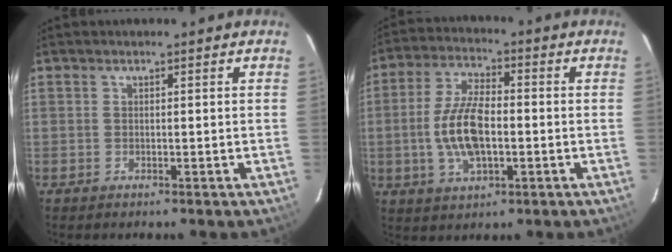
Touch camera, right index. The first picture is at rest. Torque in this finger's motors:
{"motor_torque": [0.40, 0.10, 0.21, 0.14]}